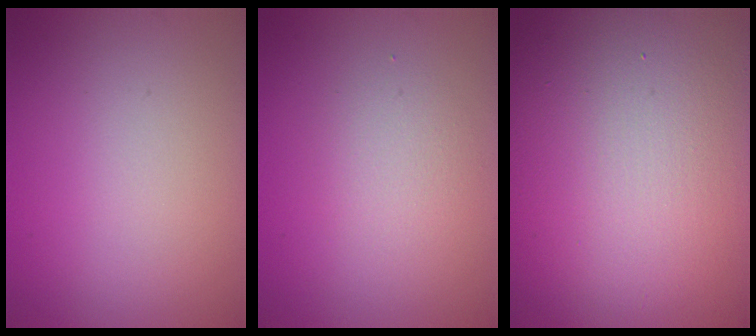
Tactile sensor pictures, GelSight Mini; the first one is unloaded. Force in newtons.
{"total": 1.9, "press": 1.9, "slide": 0.1}
{"total": 22.9, "press": 22.9, "slide": 1.3}